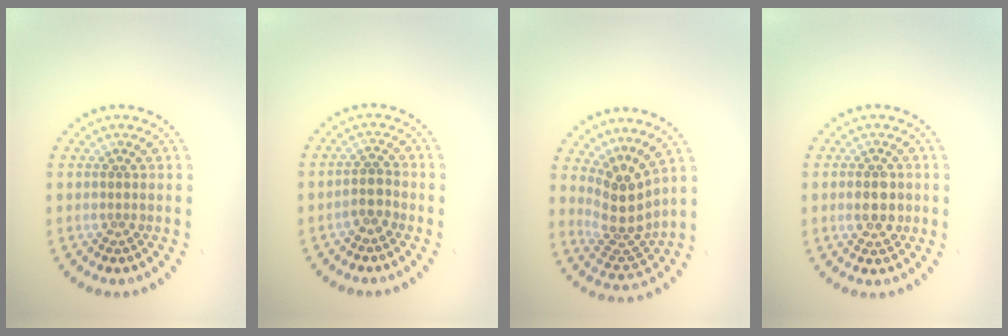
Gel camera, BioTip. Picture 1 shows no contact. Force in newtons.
{"total": 1.7, "press": 1.4, "slide": 1.0}
{"total": 4.1, "press": 3.0, "slide": 2.8}
{"total": 2.4, "press": 2.3, "slide": 0.2}